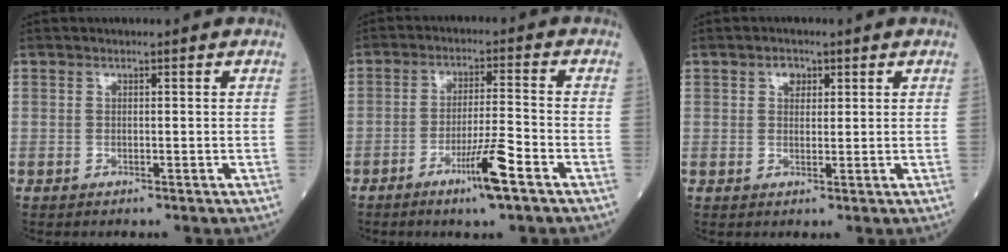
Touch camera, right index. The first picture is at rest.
{"total": 7.0, "force": [-4.0, -0.4, 5.8], "torque": [-0.102, -0.009, -0.073]}
{"total": 2.1, "force": [1.1, 1.5, 1.1], "torque": [-0.016, 0.004, 0.016]}